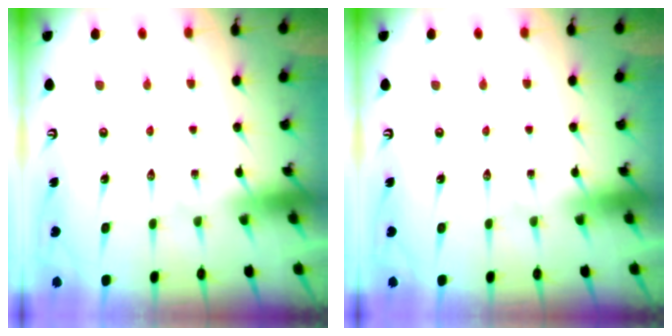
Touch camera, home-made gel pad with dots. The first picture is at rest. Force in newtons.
{"total": 0.0}